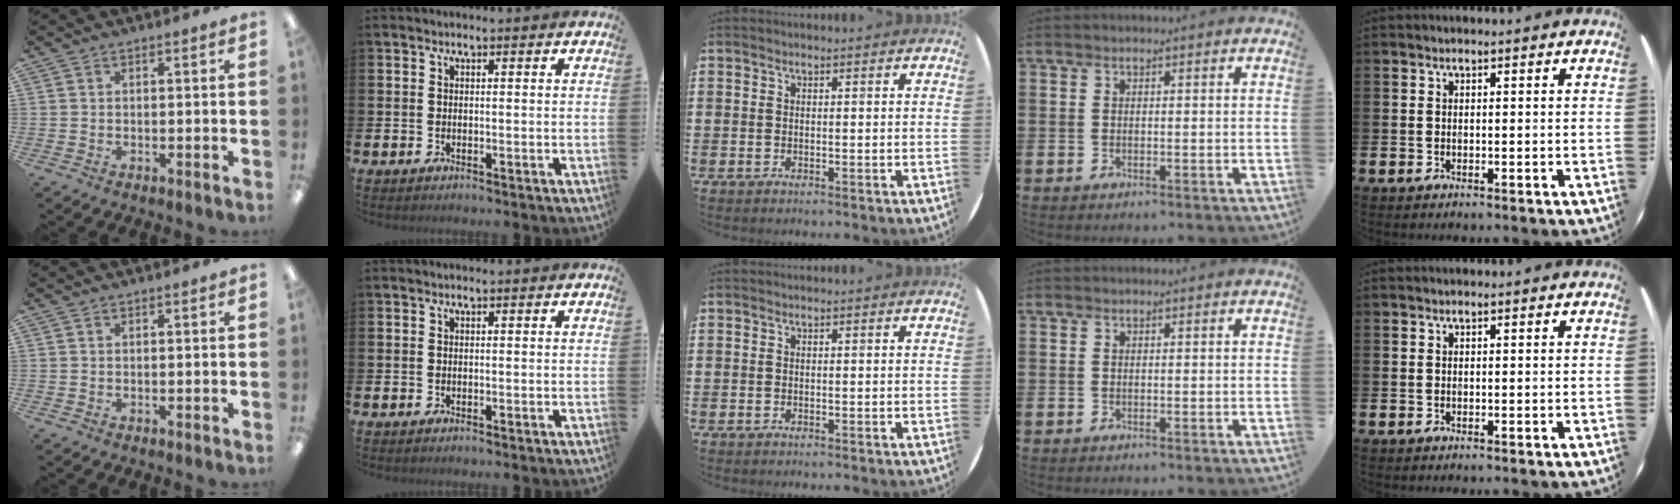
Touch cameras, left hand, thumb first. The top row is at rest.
{}